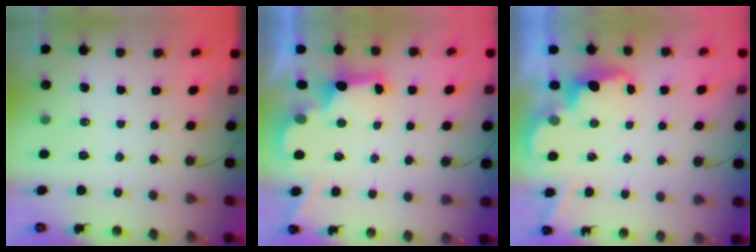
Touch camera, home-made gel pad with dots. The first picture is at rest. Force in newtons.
{"total": 2.9, "press": 2.7, "slide": 0.9}
{"total": 3.5, "press": 3.4, "slide": 0.7}